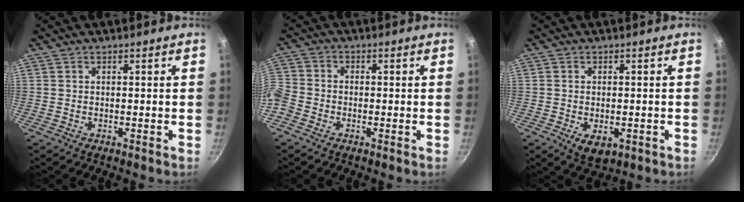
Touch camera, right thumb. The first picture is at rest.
{"total": 7.6, "force": [-3.3, 5.9, 3.5], "torque": [-0.084, 0.022, -0.086]}
{"total": 5.1, "force": [-1.5, 3.0, 3.9], "torque": [-0.052, -0.007, -0.013]}